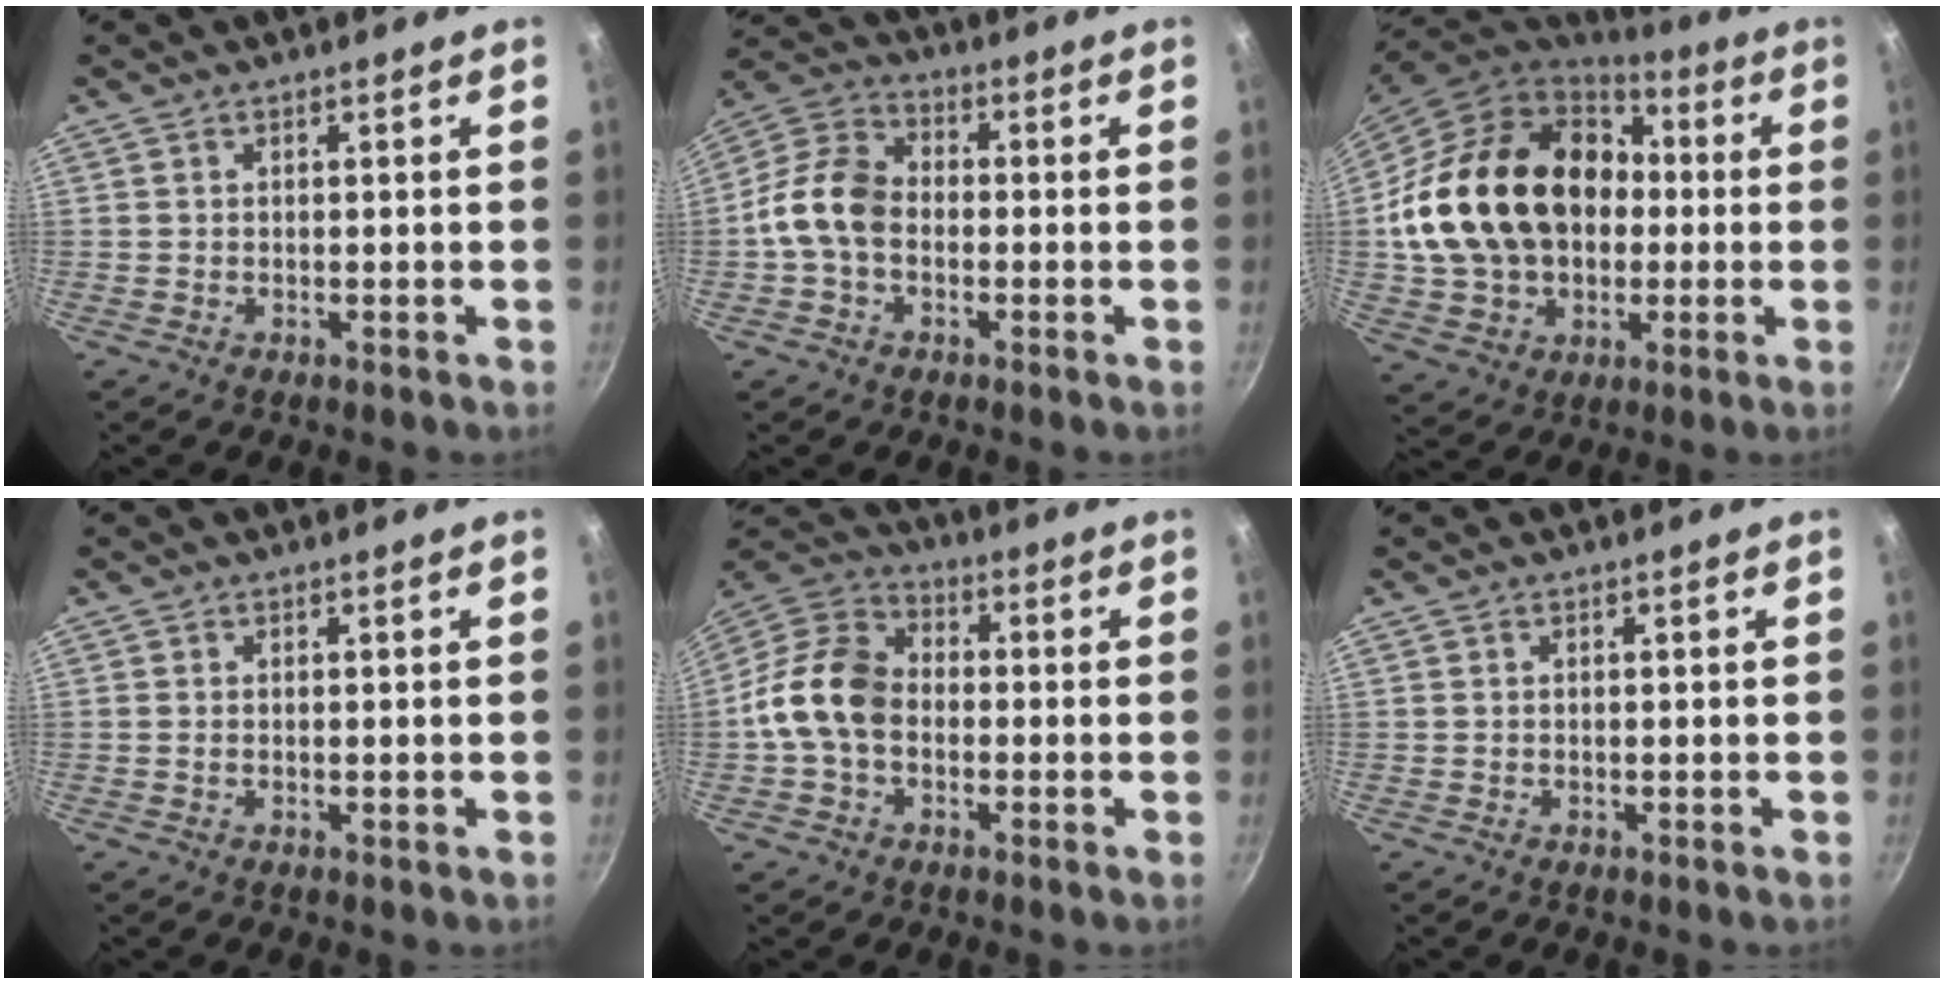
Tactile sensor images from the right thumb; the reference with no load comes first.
{"total": 10.3, "force": [-1.7, 7.5, 6.9], "torque": [-0.113, 0.032, -0.053]}
{"total": 25.5, "force": [1.3, 19.2, 16.7], "torque": [-0.282, 0.043, 0.038]}
{"total": 0.0}
{"total": 12.4, "force": [-1.6, 9.1, 8.2], "torque": [-0.129, 0.034, -0.052]}
{"total": 0.0}